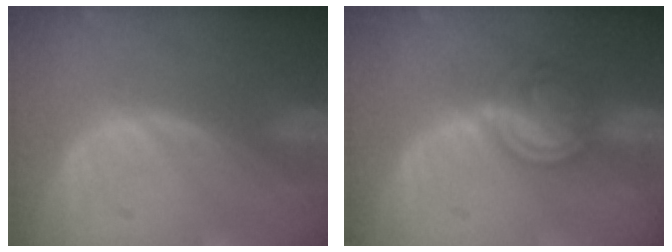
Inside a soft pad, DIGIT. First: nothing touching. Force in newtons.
{"total": 5.8, "press": 5.5, "slide": 1.9}